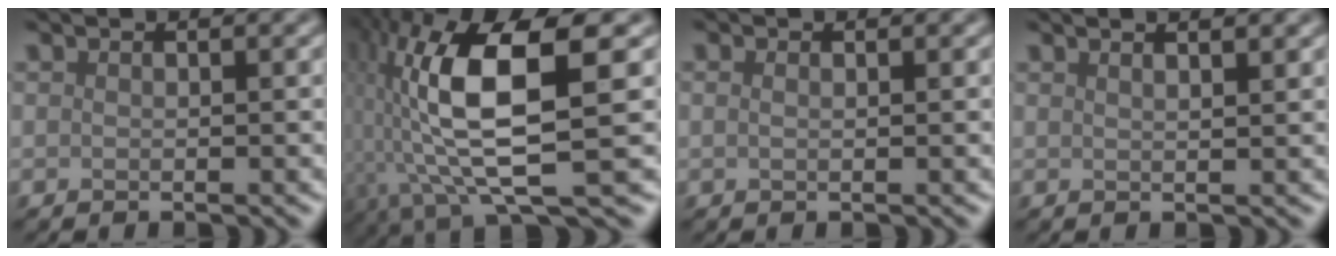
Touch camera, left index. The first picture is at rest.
{"total": 13.4, "force": [1.1, 3.9, 12.8], "torque": [-0.249, 0.002, 0.025]}
{"total": 0.9, "force": [0.5, 0.4, 0.6], "torque": [-0.008, -0.006, 0.003]}
{"total": 3.9, "force": [2.4, 1.7, 2.6], "torque": [-0.005, 0.025, -0.003]}